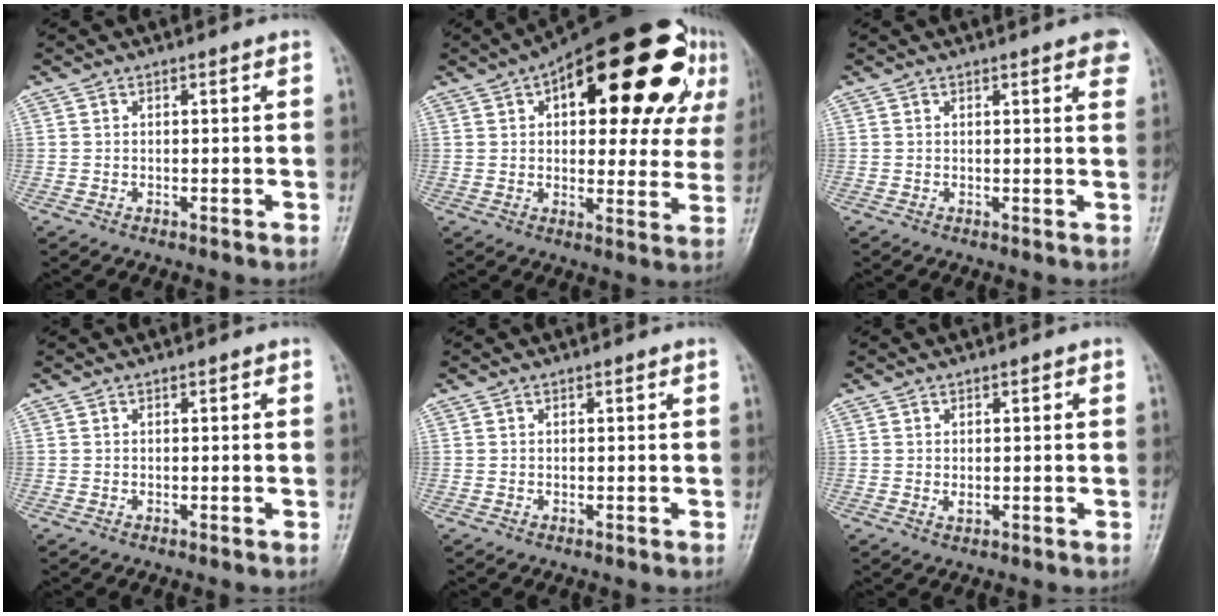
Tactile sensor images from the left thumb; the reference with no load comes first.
{"total": 27.6, "force": [11.6, 12.6, 21.6], "torque": [-0.263, 0.015, 0.158]}
{"total": 4.1, "force": [2.4, 1.0, 3.2], "torque": [-0.026, 0.000, 0.024]}
{"total": 0.0}
{"total": 0.0}
{"total": 1.7, "force": [0.1, 1.0, 1.3], "torque": [-0.017, 0.001, 0.002]}